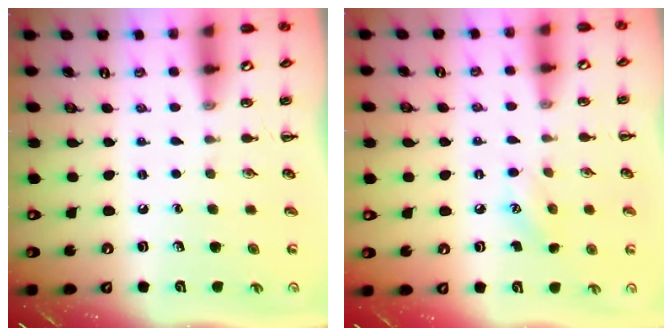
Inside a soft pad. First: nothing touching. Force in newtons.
{"total": 6.7, "press": 6.4, "slide": 1.8}